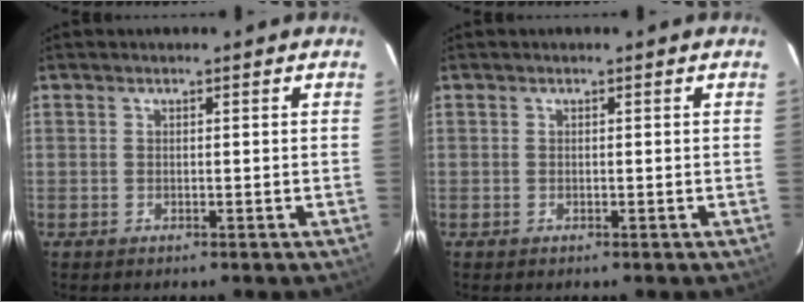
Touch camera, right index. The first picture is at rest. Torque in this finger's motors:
{"motor_torque": [-0.01, -0.01, 0.00, 0.00]}